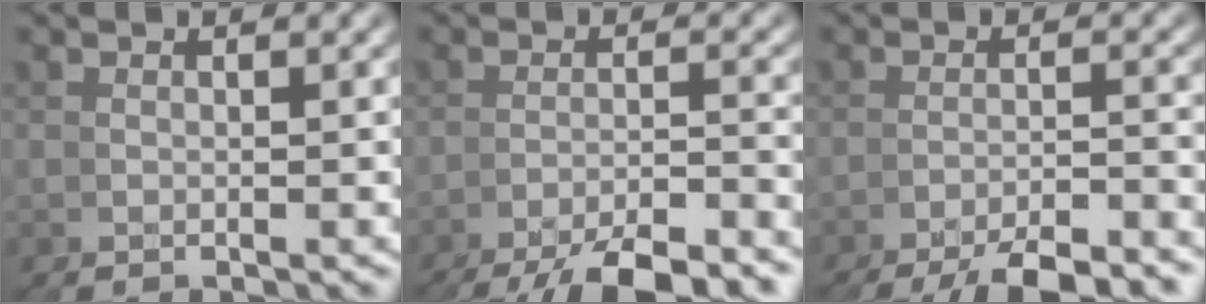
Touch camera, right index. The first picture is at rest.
{"total": 6.1, "force": [-5.9, -0.7, 1.6], "torque": [-0.021, -0.001, -0.093]}
{"total": 5.8, "force": [-5.6, -1.1, 0.9], "torque": [-0.004, 0.003, -0.092]}